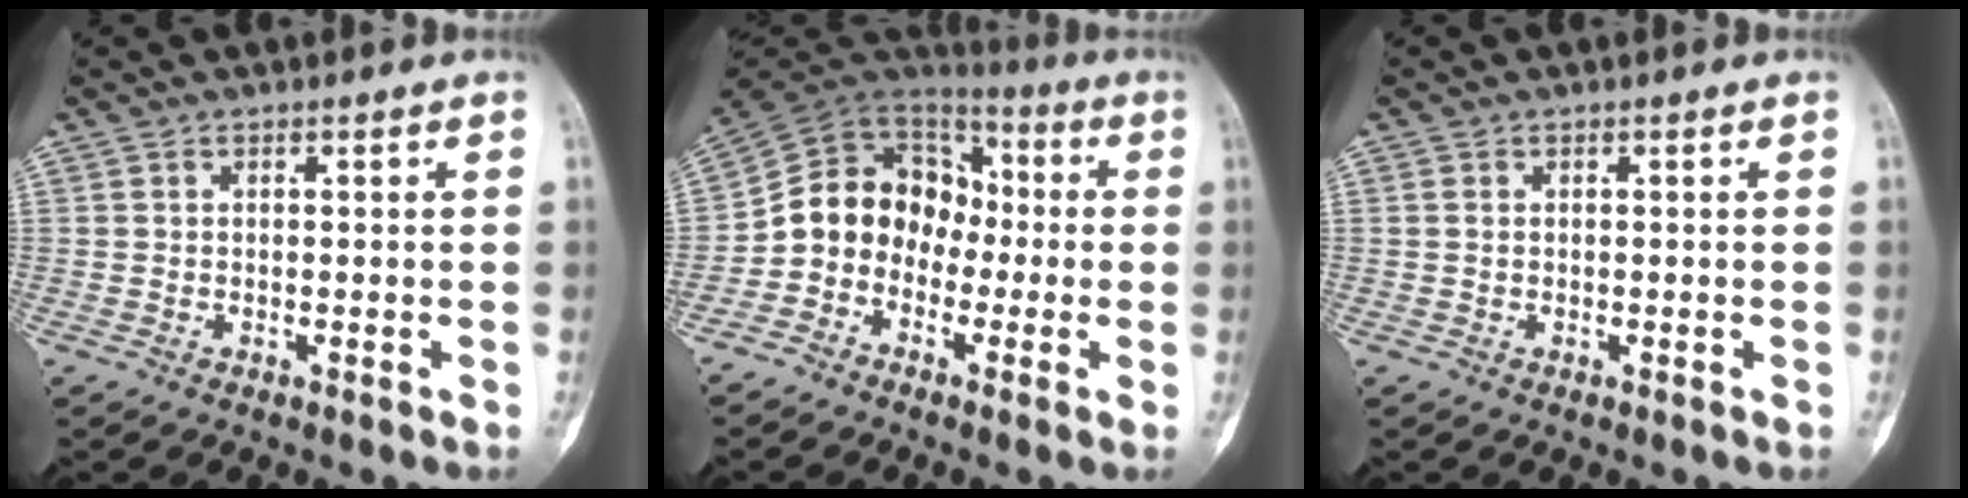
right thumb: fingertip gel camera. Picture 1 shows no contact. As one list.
[{"total": 13.4, "force": [-2.8, 11.2, 6.8], "torque": [-0.091, 0.073, -0.064]}, {"total": 0.7, "force": [0.2, 0.5, 0.5], "torque": [-0.012, 0.002, 0.004]}]